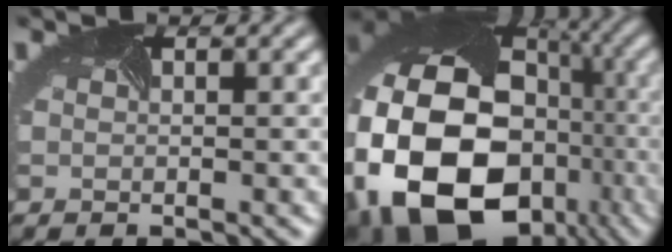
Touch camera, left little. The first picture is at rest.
{"total": 21.3, "force": [-5.2, 15.8, 13.3], "torque": [-0.293, -0.027, -0.086]}